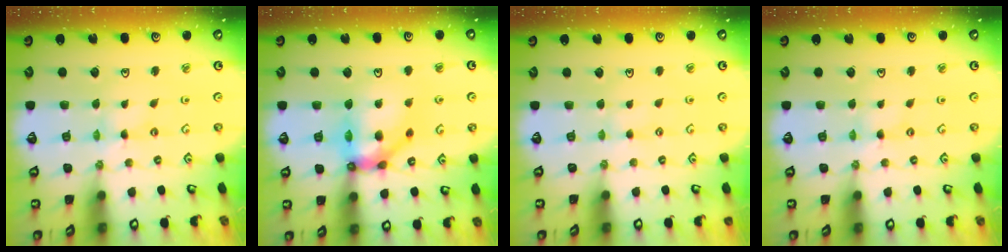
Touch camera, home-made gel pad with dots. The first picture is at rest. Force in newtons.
{"total": 13.6, "press": 13.6, "slide": 1.4}
{"total": 1.7, "press": 1.7, "slide": 0.4}
{"total": 0.0}